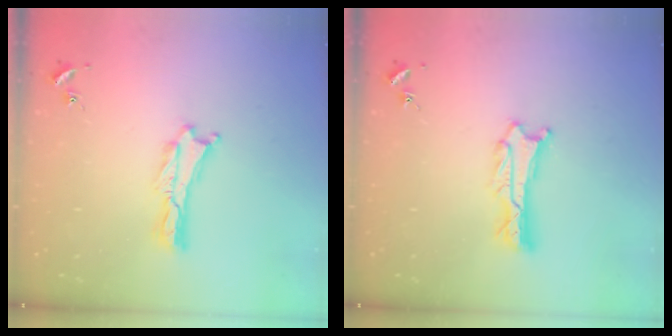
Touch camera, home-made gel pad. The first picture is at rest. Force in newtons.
{"total": 1.2, "press": 1.2, "slide": 0.1}